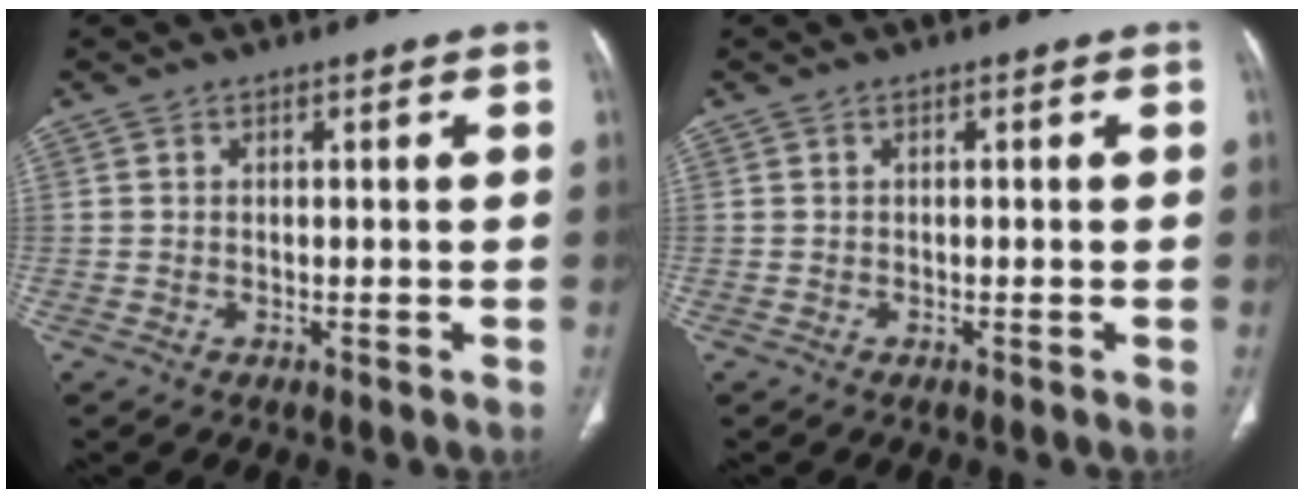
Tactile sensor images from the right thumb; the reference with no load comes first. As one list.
[{"total": 0.0}]